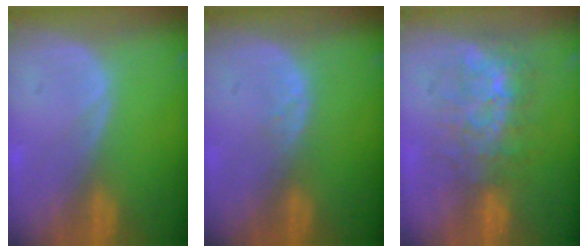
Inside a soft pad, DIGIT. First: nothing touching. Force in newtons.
{"total": 1.0, "press": 1.0, "slide": 0.2}
{"total": 8.4, "press": 7.5, "slide": 3.7}